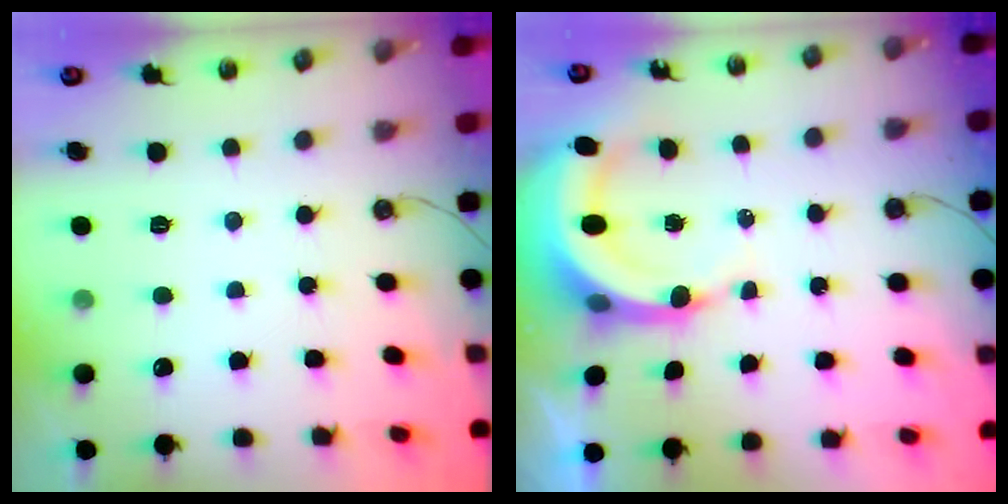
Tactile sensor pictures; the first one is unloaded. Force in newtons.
{"total": 6.4, "press": 6.4, "slide": 0.7}